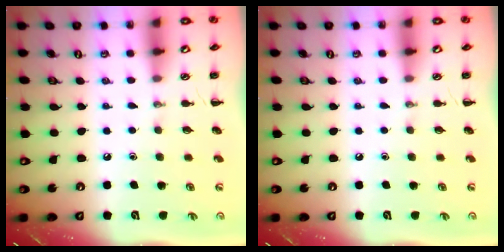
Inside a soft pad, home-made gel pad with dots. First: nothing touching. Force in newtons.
{"total": 0.0}